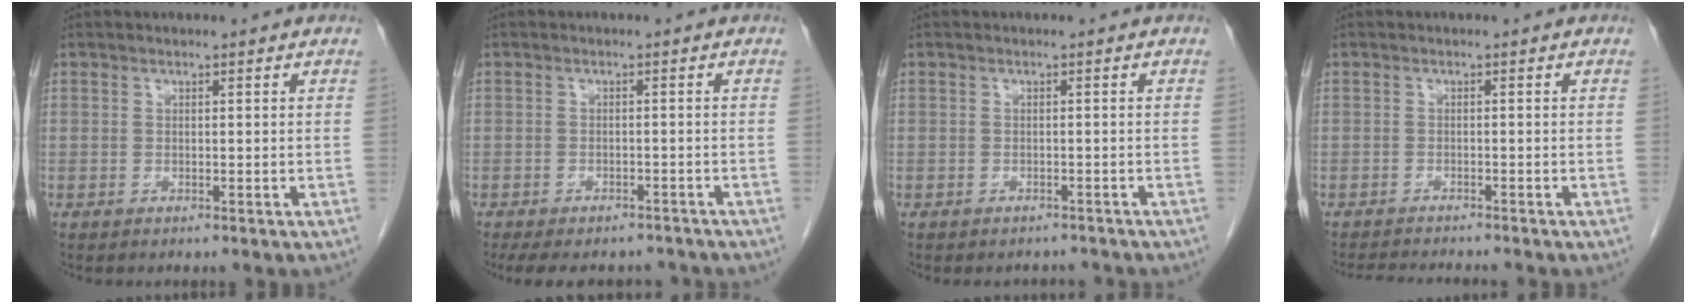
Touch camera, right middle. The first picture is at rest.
{"total": 10.4, "force": [-9.0, 3.9, 3.4], "torque": [-0.060, 0.003, -0.113]}
{"total": 2.2, "force": [-2.0, 0.9, -0.1], "torque": [0.002, 0.000, -0.027]}
{"total": 5.0, "force": [-4.8, 0.0, 1.5], "torque": [-0.021, -0.014, -0.075]}